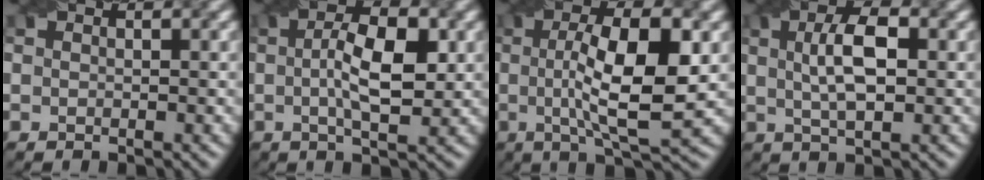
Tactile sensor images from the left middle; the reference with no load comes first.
{"total": 6.1, "force": [0.6, 1.9, 5.7], "torque": [-0.094, 0.006, 0.006]}
{"total": 9.4, "force": [0.4, 2.5, 9.1], "torque": [-0.141, 0.005, 0.005]}
{"total": 4.9, "force": [0.8, 1.7, 4.5], "torque": [-0.082, 0.008, 0.013]}